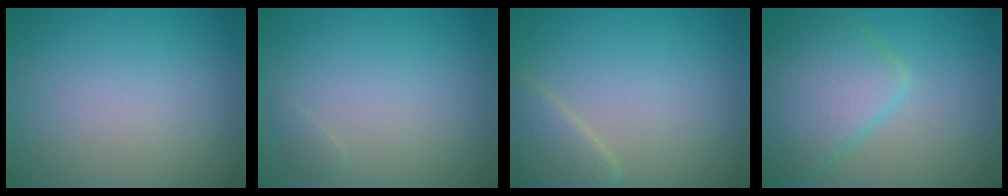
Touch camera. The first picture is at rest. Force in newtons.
{"total": 0.5, "press": 0.5, "slide": 0.0}
{"total": 2.7, "press": 2.6, "slide": 0.2}
{"total": 5.6, "press": 5.6, "slide": 0.3}